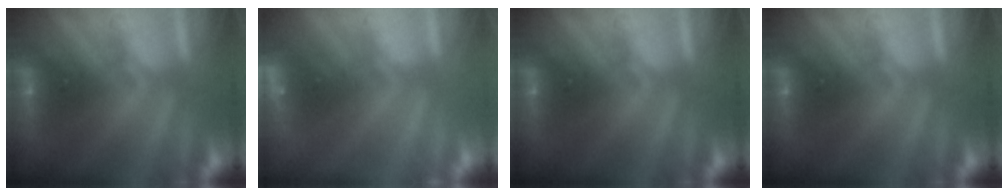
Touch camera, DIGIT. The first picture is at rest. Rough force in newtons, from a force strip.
{"total": 2.4}
{"total": 0.0}
{"total": 0.0}